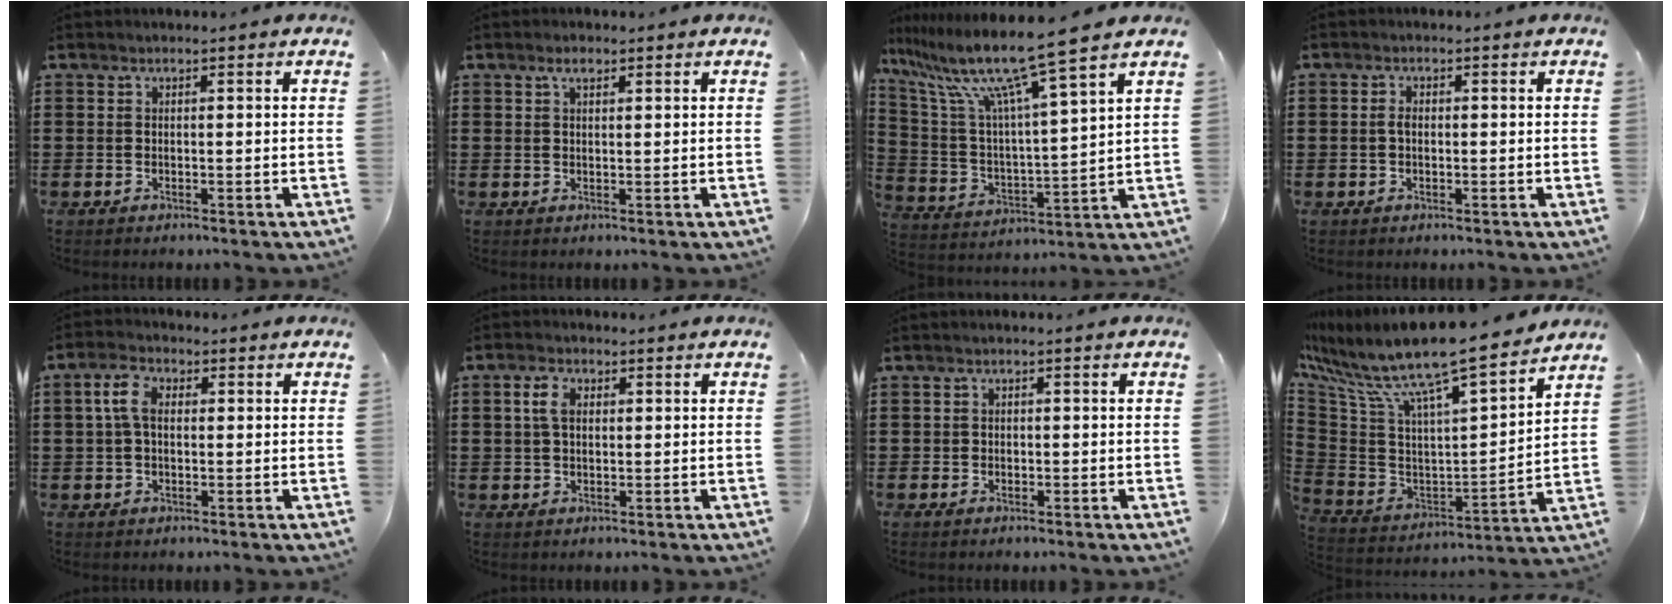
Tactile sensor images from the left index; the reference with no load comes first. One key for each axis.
{"total": 2.0, "fx": 1.2, "fy": 0.8, "fz": 1.4, "tx": -0.031, "ty": 0.005, "tz": 0.021}
{"total": 11.8, "fx": 9.3, "fy": -0.6, "fz": 7.3, "tx": -0.179, "ty": -0.061, "tz": 0.148}
{"total": 1.6, "fx": -0.1, "fy": 0.9, "fz": 1.3, "tx": -0.027, "ty": 0.003, "tz": -0.002}
{"total": 5.1, "fx": 1.0, "fy": 2.9, "fz": 4.0, "tx": -0.093, "ty": 0.011, "tz": 0.014}
{"total": 3.8, "fx": 1.0, "fy": 2.3, "fz": 2.8, "tx": -0.062, "ty": 0.011, "tz": 0.017}
{"total": 0.9, "fx": 0.0, "fy": 0.8, "fz": 0.2, "tx": -0.007, "ty": 0.005, "tz": -0.001}
{"total": 11.2, "fx": 9.7, "fy": 0.4, "fz": 5.6, "tx": -0.146, "ty": -0.080, "tz": 0.159}